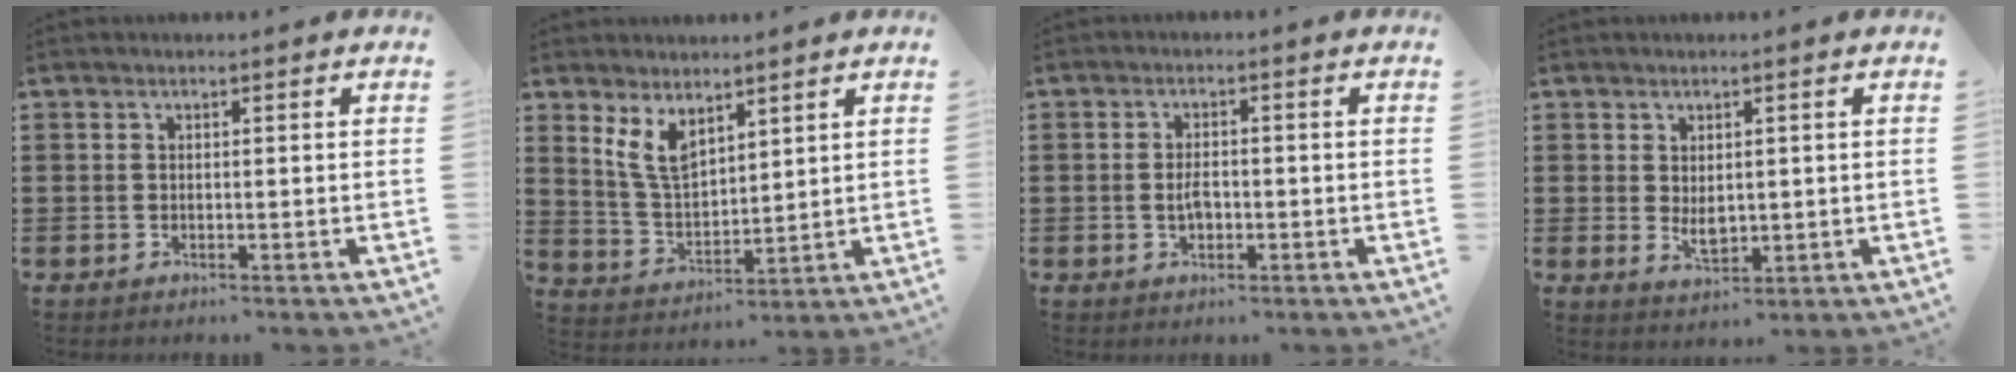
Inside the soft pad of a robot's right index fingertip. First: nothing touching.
{"total": 6.7, "force": [4.2, 3.2, 4.2], "torque": [-0.103, -0.007, 0.076]}
{"total": 2.5, "force": [-0.4, 1.1, 2.2], "torque": [-0.043, 0.000, -0.006]}
{"total": 2.7, "force": [0.5, 1.5, 2.2], "torque": [-0.037, -0.005, 0.010]}